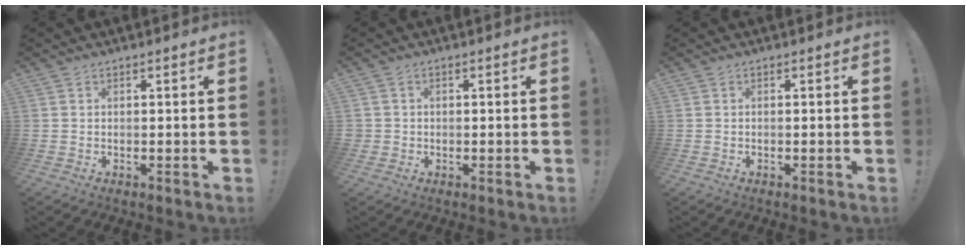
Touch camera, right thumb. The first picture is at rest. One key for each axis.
{"total": 1.5, "fx": 0.0, "fy": 1.5, "fz": 0.4, "tx": 0.002, "ty": -0.002, "tz": -0.002}
{"total": 0.0}